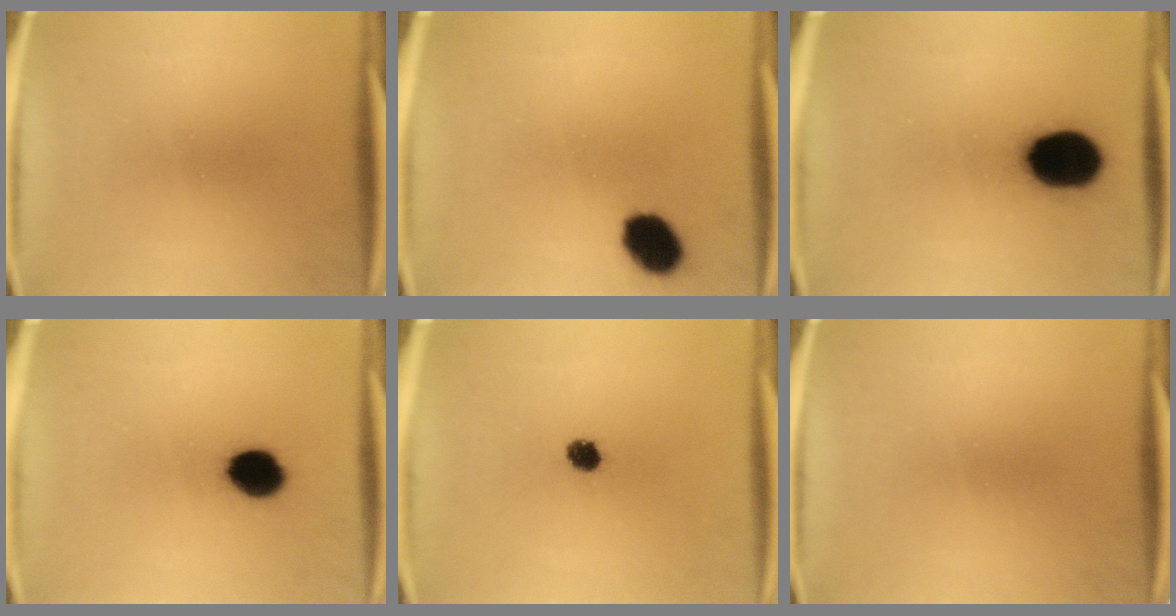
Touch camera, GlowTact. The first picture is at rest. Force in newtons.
{"total": 8.4}
{"total": 15.6}
{"total": 8.8}
{"total": 3.5}
{"total": 0.0}